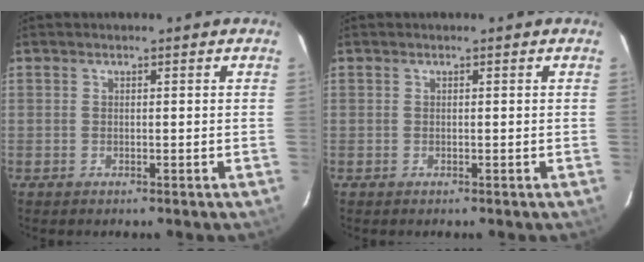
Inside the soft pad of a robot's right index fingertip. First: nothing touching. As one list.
[{"total": 0.0}]